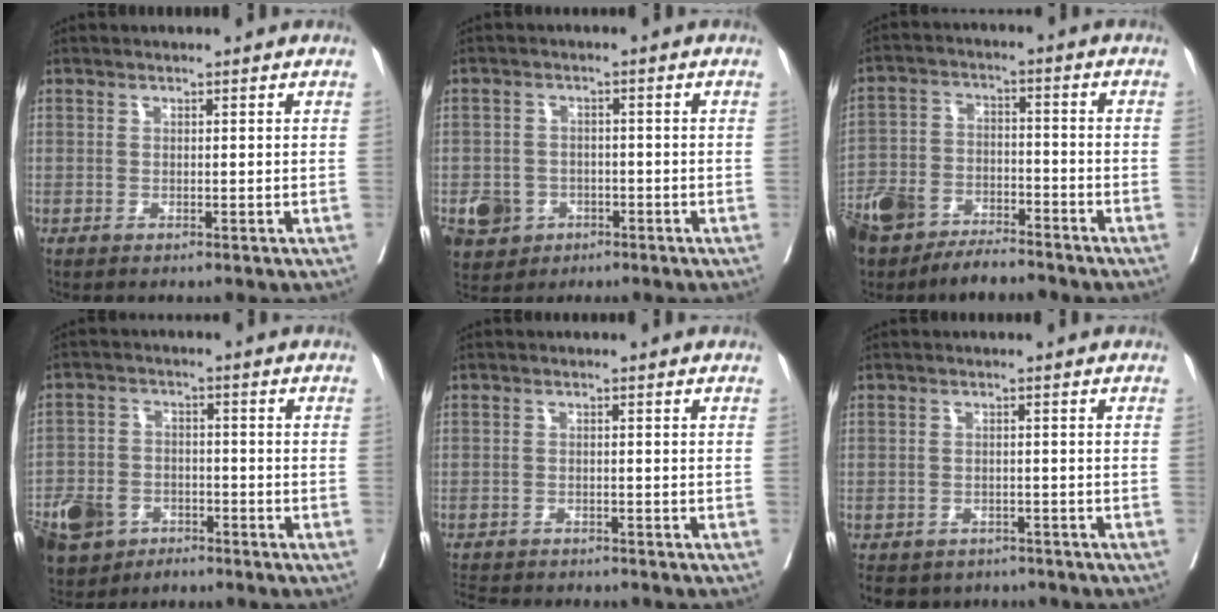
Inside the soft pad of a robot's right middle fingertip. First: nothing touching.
{"total": 5.9, "force": [-2.5, 5.1, 1.4], "torque": [-0.027, 0.006, -0.035]}
{"total": 12.6, "force": [-9.9, 5.6, 5.5], "torque": [-0.112, 0.006, -0.175]}
{"total": 11.0, "force": [-6.6, 7.3, 4.8], "torque": [-0.115, 0.002, -0.113]}
{"total": 8.2, "force": [-7.6, 1.8, 2.6], "torque": [-0.041, -0.008, -0.110]}
{"total": 8.5, "force": [-7.3, 4.1, 1.4], "torque": [-0.018, 0.002, -0.090]}